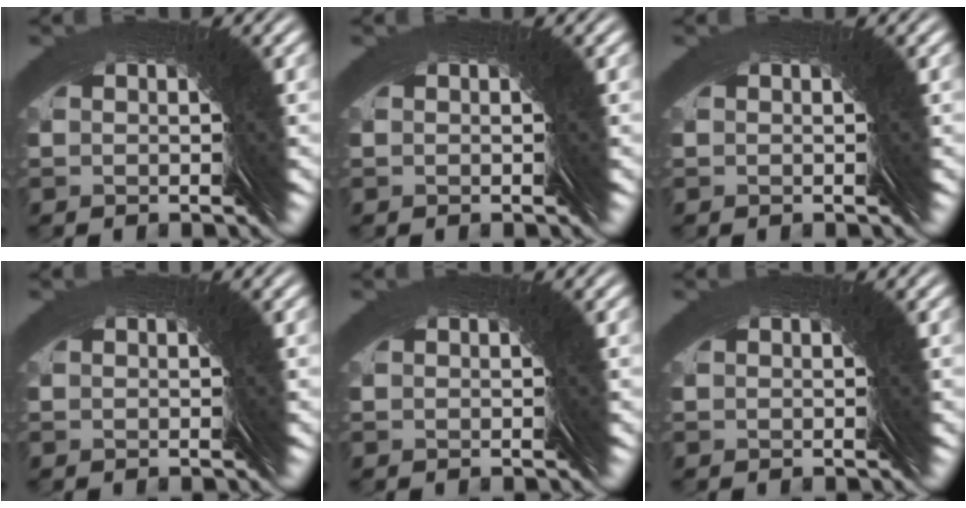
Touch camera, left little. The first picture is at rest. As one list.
[{"total": 0.0}, {"total": 0.0}, {"total": 0.0}, {"total": 0.0}, {"total": 0.0}]